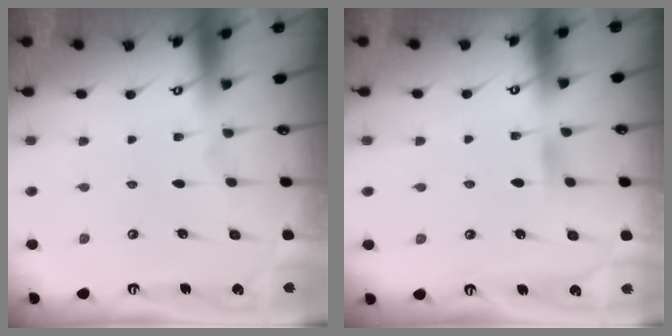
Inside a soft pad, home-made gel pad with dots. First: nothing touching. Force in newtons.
{"total": 4.4, "press": 4.4, "slide": 0.6}